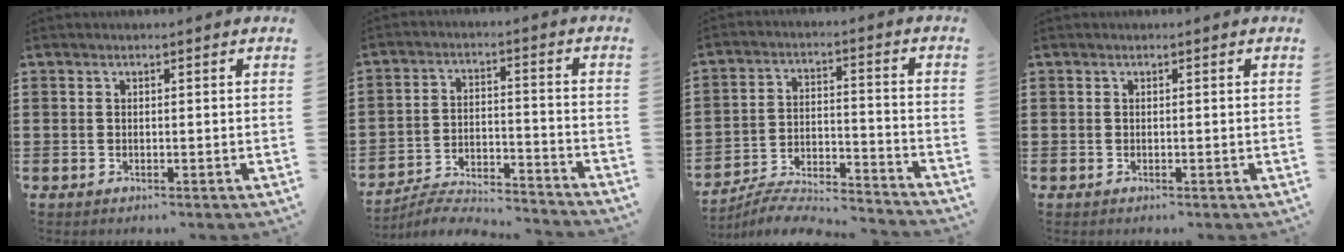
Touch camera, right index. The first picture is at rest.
{"total": 5.3, "force": [-5.2, 0.2, 0.9], "torque": [-0.024, 0.001, -0.107]}
{"total": 5.9, "force": [-5.8, 0.4, 1.2], "torque": [-0.031, -0.003, -0.120]}
{"total": 0.0}